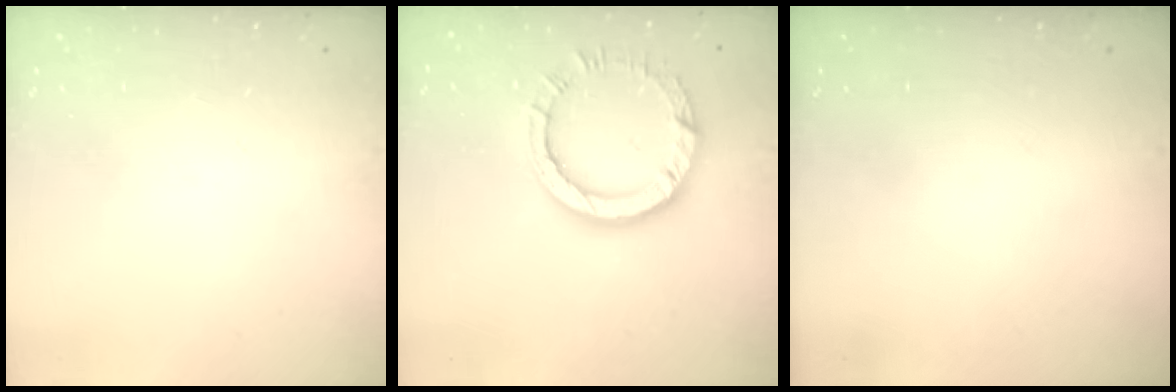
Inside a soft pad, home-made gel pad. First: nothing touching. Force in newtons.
{"total": 10.6, "press": 10.5, "slide": 1.1}
{"total": 0.0}